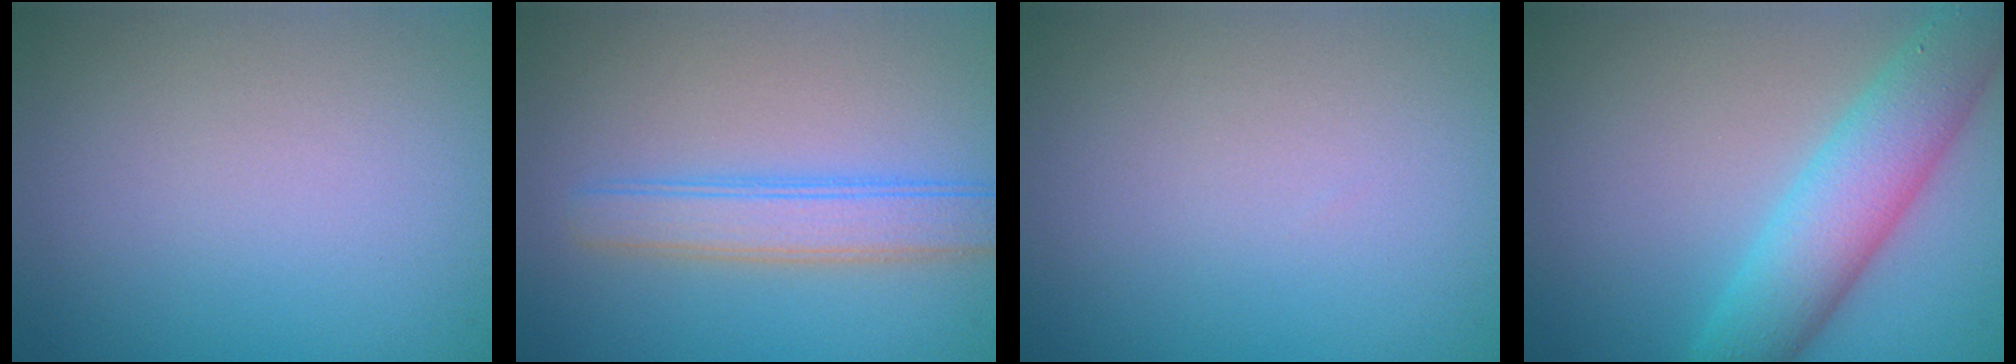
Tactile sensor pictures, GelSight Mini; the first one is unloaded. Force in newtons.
{"total": 3.6, "press": 3.6, "slide": 0.1}
{"total": 0.0}
{"total": 6.4, "press": 6.4, "slide": 0.3}